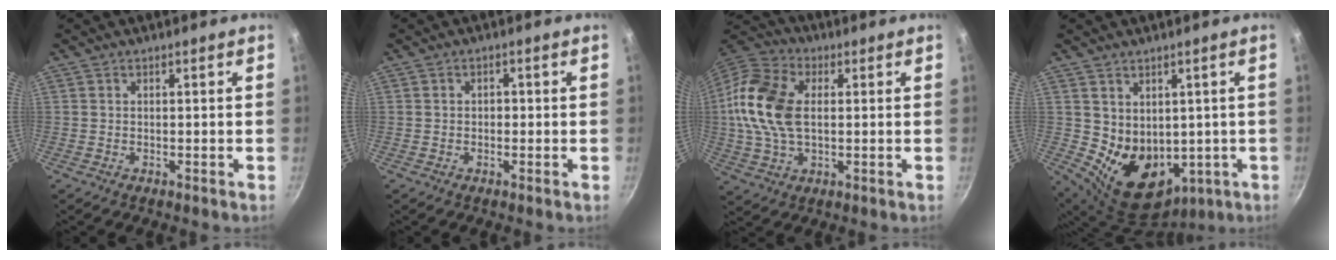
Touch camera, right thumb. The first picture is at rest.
{"total": 1.3, "force": [-0.2, 1.0, 0.7], "torque": [-0.008, 0.006, -0.005]}
{"total": 15.8, "force": [1.4, 9.9, 12.2], "torque": [-0.231, 0.017, 0.011]}
{"total": 12.3, "force": [0.9, 9.5, 7.7], "torque": [-0.096, -0.027, 0.046]}